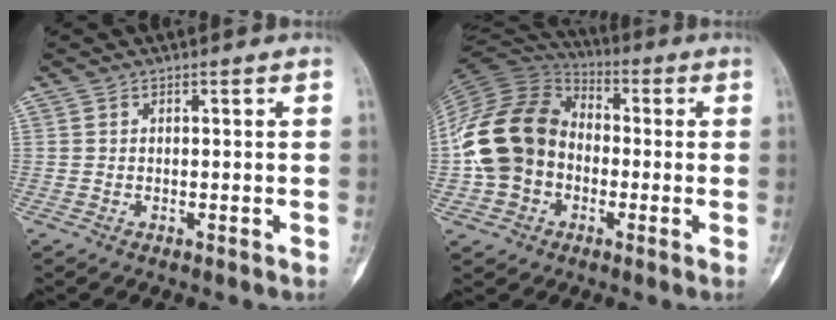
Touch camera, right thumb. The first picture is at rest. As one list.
[{"total": 17.9, "force": [-2.0, 14.2, 10.8], "torque": [-0.203, 0.038, -0.043]}]